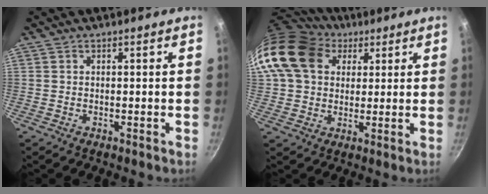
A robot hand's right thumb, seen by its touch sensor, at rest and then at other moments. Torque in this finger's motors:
{"motor_torque": [1.12, 3.12, 1.86, 0.12, 0.22]}